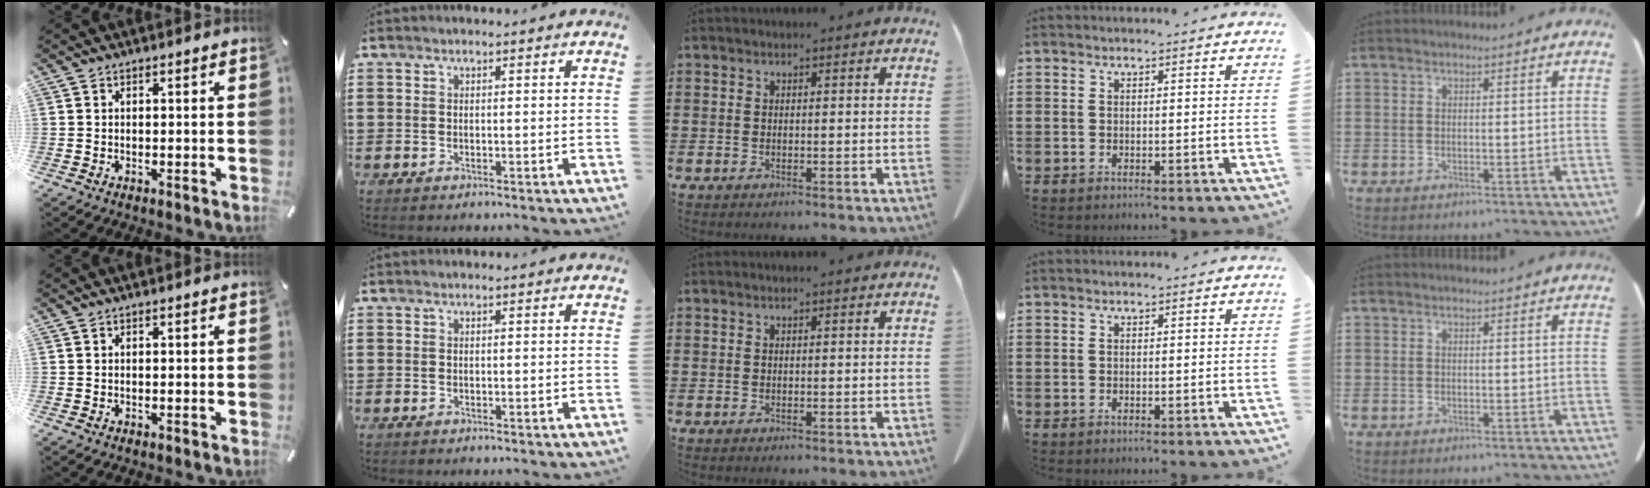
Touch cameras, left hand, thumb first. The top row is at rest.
{}